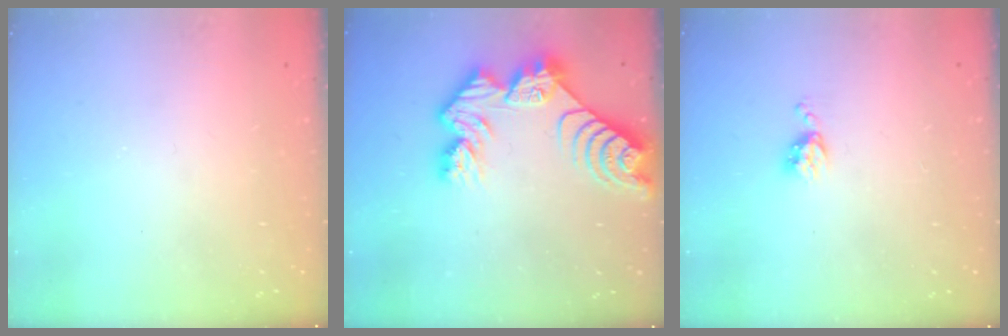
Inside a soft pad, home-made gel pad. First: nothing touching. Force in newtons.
{"total": 11.9, "press": 11.8, "slide": 1.0}
{"total": 4.7, "press": 4.7, "slide": 0.6}